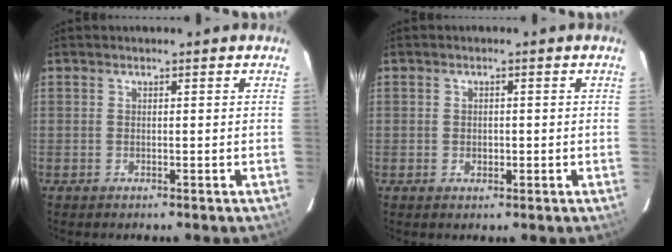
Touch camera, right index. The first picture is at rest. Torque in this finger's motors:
{"motor_torque": [0.04, 0.10, -0.03, -0.06]}